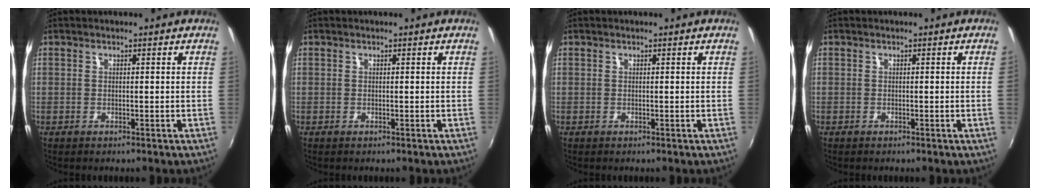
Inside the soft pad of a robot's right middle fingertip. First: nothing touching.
{"total": 0.0}
{"total": 0.0}
{"total": 0.6, "force": [0.0, -0.4, 0.5], "torque": [-0.001, -0.004, 0.000]}